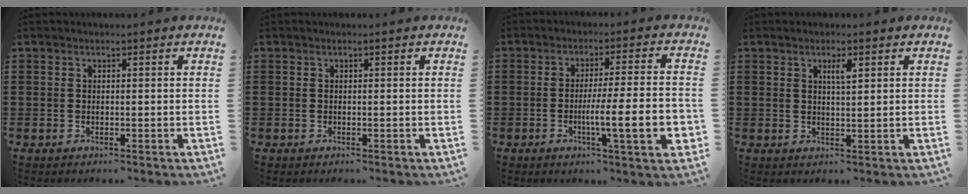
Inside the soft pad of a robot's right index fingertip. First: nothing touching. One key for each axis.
{"total": 0.0}
{"total": 10.8, "fx": -2.8, "fy": 1.5, "fz": 10.3, "tx": -0.177, "ty": -0.012, "tz": -0.052}
{"total": 2.3, "fx": 1.0, "fy": 0.5, "fz": 2.0, "tx": -0.033, "ty": -0.001, "tz": 0.013}